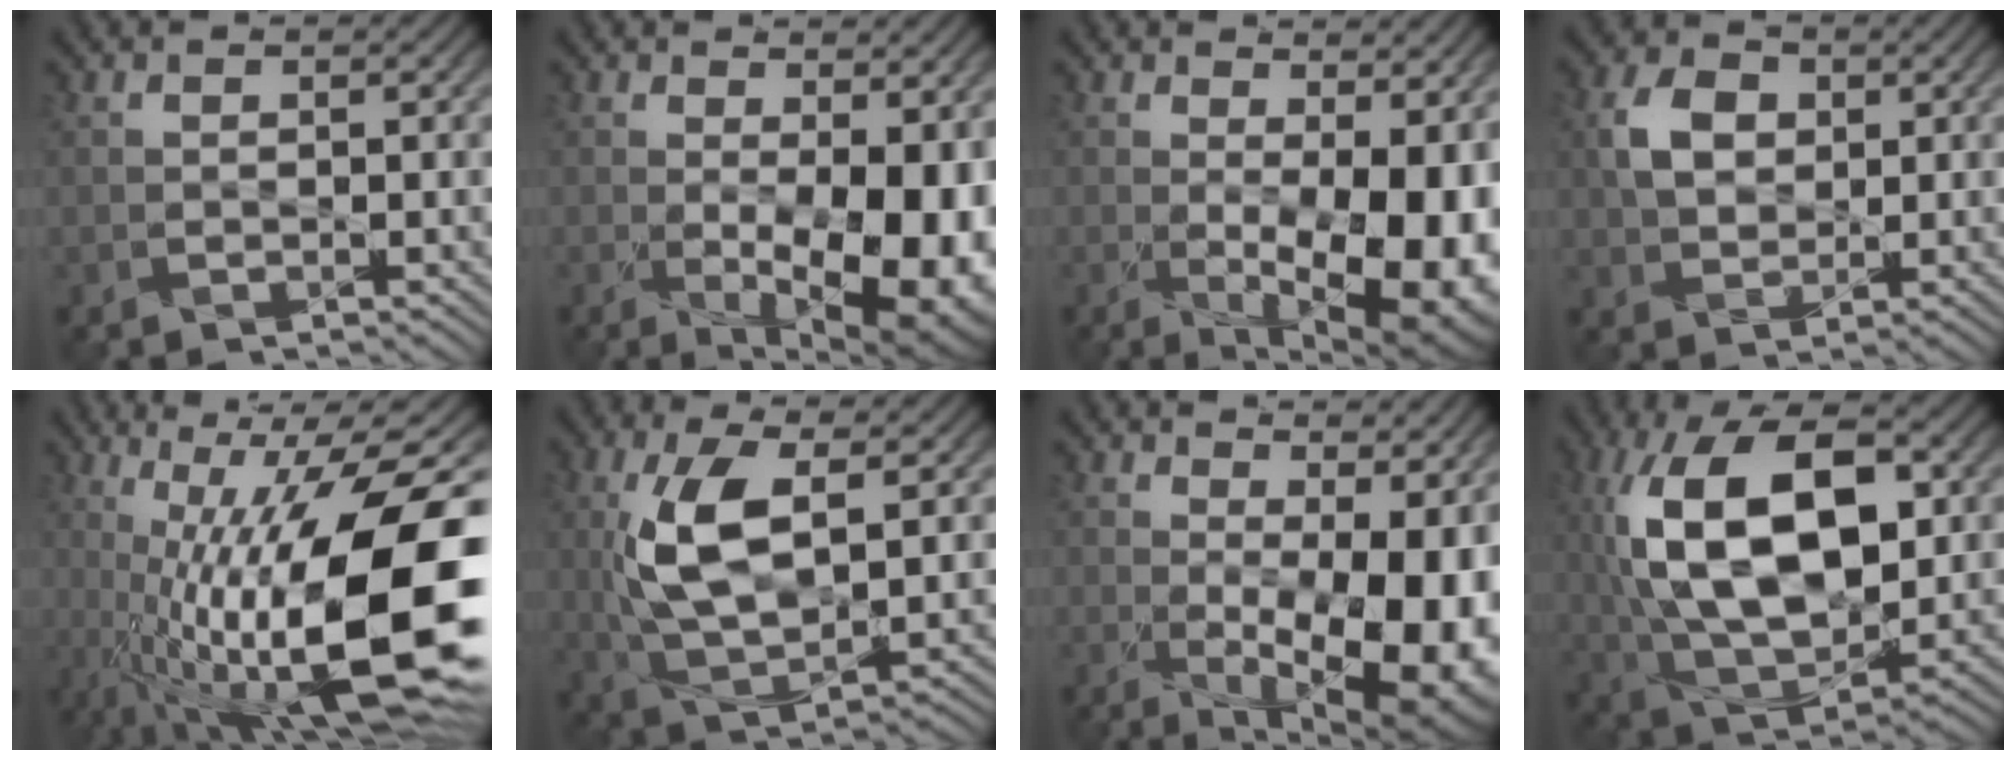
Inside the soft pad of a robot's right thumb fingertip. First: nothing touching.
{"total": 13.2, "force": [-1.6, 5.7, 11.8], "torque": [-0.151, -0.027, 0.013]}
{"total": 14.6, "force": [-1.3, 6.3, 13.1], "torque": [-0.160, -0.021, 0.012]}
{"total": 5.1, "force": [1.3, 3.8, 3.1], "torque": [-0.071, 0.006, 0.018]}
{"total": 18.6, "force": [-3.9, 6.2, 17.1], "torque": [-0.266, 0.001, -0.065]}
{"total": 10.3, "force": [1.7, 4.7, 9.1], "torque": [-0.201, 0.002, 0.031]}
{"total": 16.7, "force": [-0.8, 7.8, 14.8], "torque": [-0.171, -0.015, 0.020]}
{"total": 16.6, "force": [2.2, 9.1, 13.7], "torque": [-0.282, 0.012, 0.034]}